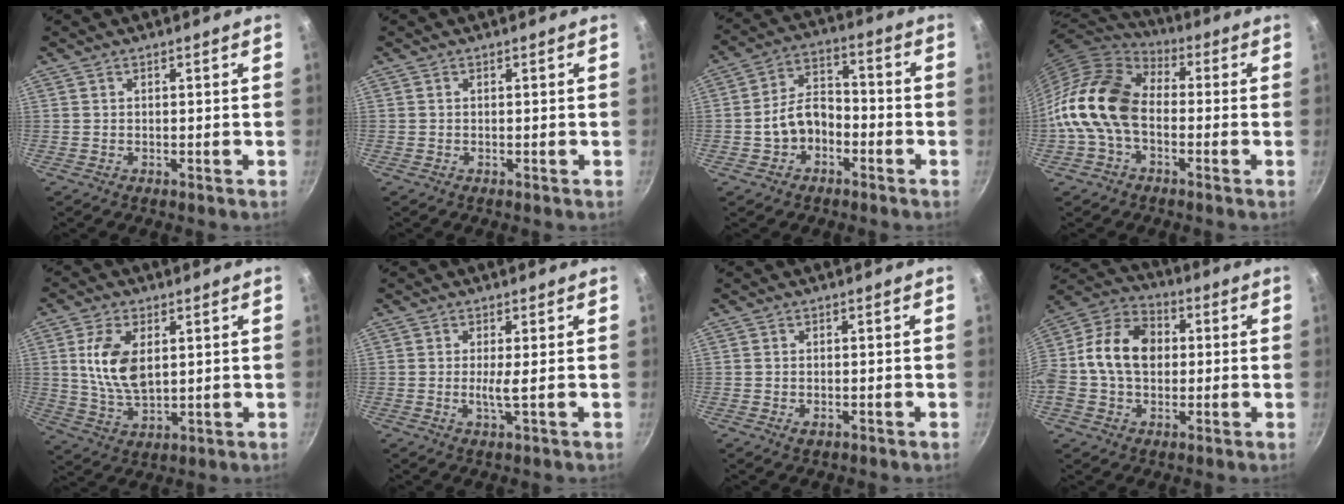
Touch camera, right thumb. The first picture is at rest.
{"total": 0.0}
{"total": 9.0, "force": [-3.0, 6.3, 5.7], "torque": [-0.073, 0.044, -0.056]}
{"total": 14.8, "force": [-2.3, 9.9, 10.7], "torque": [-0.184, 0.039, -0.066]}
{"total": 10.6, "force": [2.4, 5.8, 8.5], "torque": [-0.162, -0.015, 0.052]}
{"total": 2.5, "force": [0.0, -0.1, 2.5], "torque": [-0.052, -0.008, 0.000]}
{"total": 1.3, "force": [-0.4, 0.8, 1.0], "torque": [-0.017, -0.001, -0.005]}
{"total": 15.5, "force": [0.6, 11.3, 10.5], "torque": [-0.163, 0.032, -0.011]}